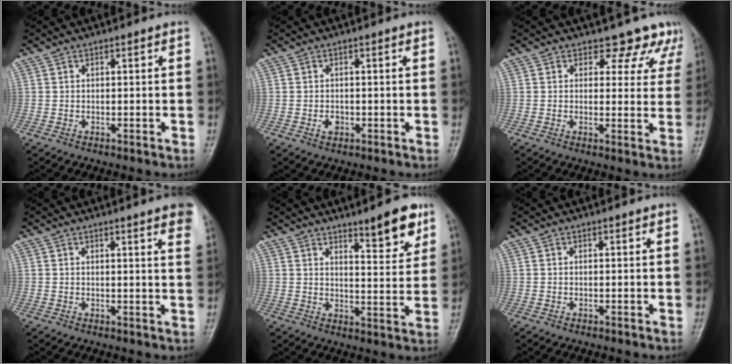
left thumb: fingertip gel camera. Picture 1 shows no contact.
{"total": 1.5, "force": [-0.4, 1.2, 0.9], "torque": [-0.011, 0.002, -0.006]}
{"total": 7.1, "force": [5.8, 4.0, 0.9], "torque": [0.036, -0.028, 0.047]}
{"total": 7.5, "force": [5.0, 1.0, 5.5], "torque": [-0.050, -0.009, 0.045]}
{"total": 8.5, "force": [5.8, 2.1, 5.8], "torque": [-0.063, -0.042, 0.083]}
{"total": 0.0}